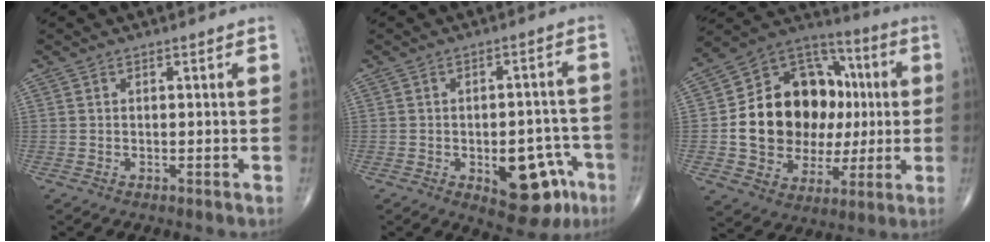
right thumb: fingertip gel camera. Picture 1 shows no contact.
{"total": 13.2, "force": [-5.3, 6.8, 10.0], "torque": [-0.093, 0.035, -0.058]}
{"total": 25.4, "force": [1.1, 18.4, 17.5], "torque": [-0.249, 0.028, 0.032]}